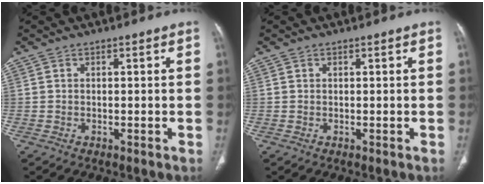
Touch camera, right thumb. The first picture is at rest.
{"total": 0.0}